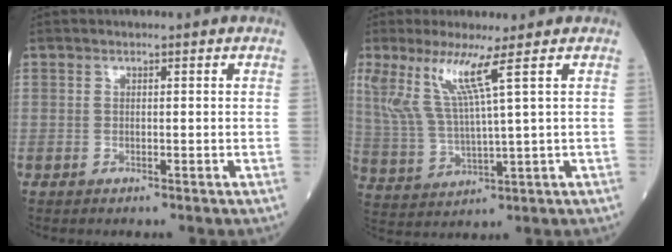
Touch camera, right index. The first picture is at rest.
{"total": 8.6, "force": [4.4, -0.9, 7.3], "torque": [-0.160, -0.001, 0.097]}